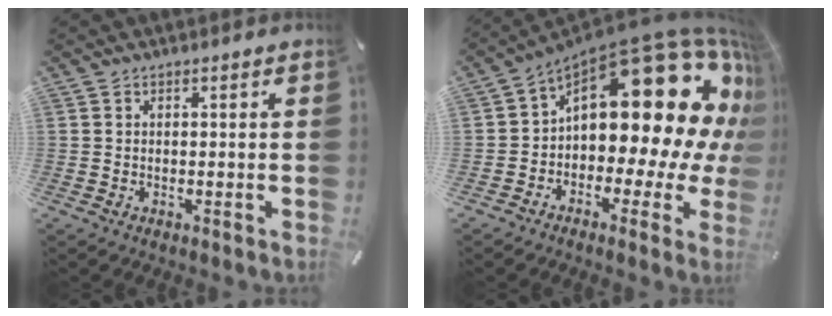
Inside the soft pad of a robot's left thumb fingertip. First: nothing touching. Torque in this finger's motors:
{"motor_torque": [1.34, 1.77, 2.17, 0.60, 0.44]}